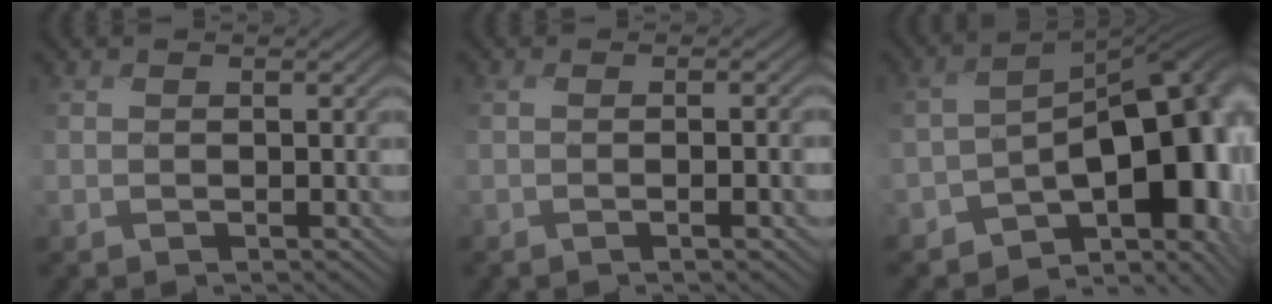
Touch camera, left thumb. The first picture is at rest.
{"total": 1.8, "force": [-0.4, -0.2, 1.7], "torque": [-0.031, 0.007, -0.003]}
{"total": 17.4, "force": [-5.6, 9.0, 13.8], "torque": [-0.164, -0.032, -0.059]}